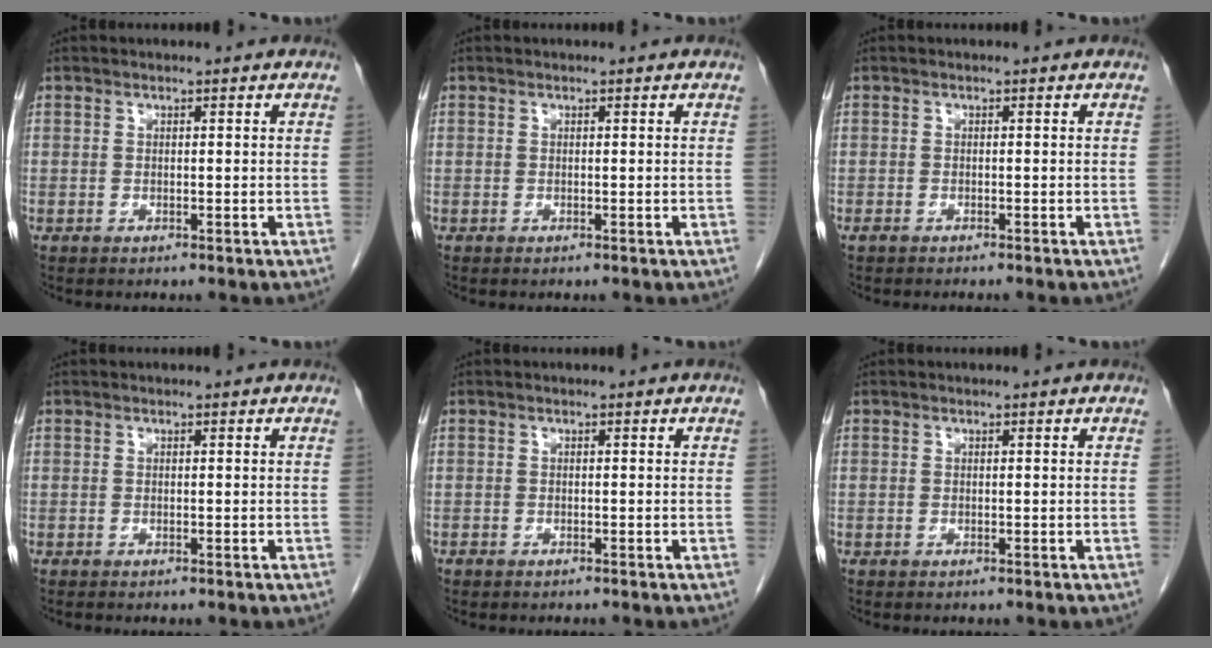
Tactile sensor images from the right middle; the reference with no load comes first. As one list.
[{"total": 0.0}, {"total": 1.5, "force": [-1.3, 0.3, 0.7], "torque": [-0.013, -0.003, -0.016]}, {"total": 0.0}, {"total": 0.5, "force": [-0.5, 0.2, 0.1], "torque": [-0.008, 0.000, -0.011]}, {"total": 0.0}]